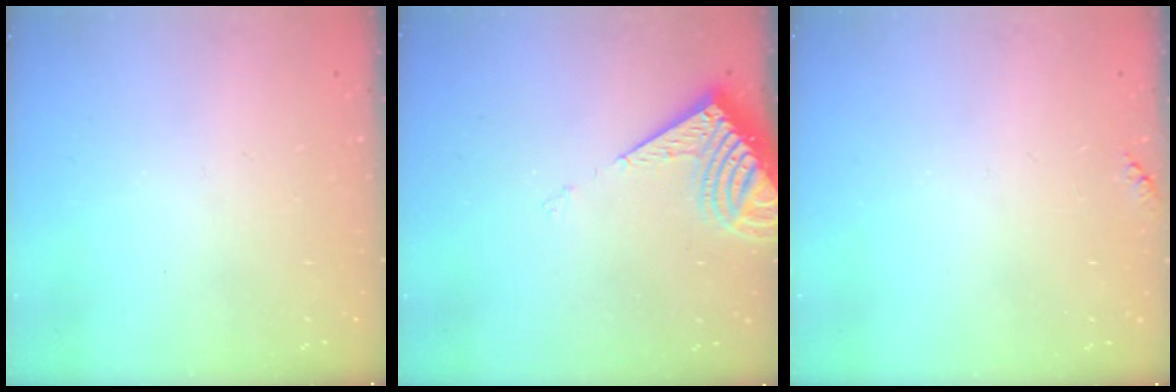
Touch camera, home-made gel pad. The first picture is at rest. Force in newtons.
{"total": 7.8, "press": 7.7, "slide": 0.9}
{"total": 4.9, "press": 4.8, "slide": 0.5}